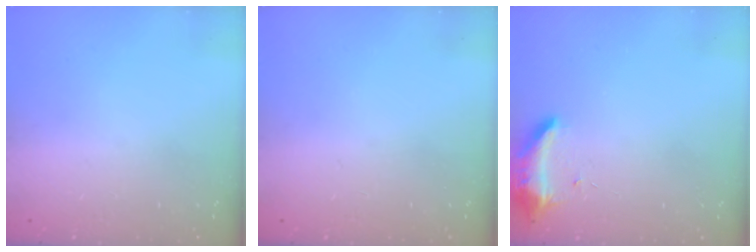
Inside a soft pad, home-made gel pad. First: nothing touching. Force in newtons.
{"total": 2.5, "press": 2.4, "slide": 0.8}
{"total": 8.8, "press": 8.8, "slide": 0.6}